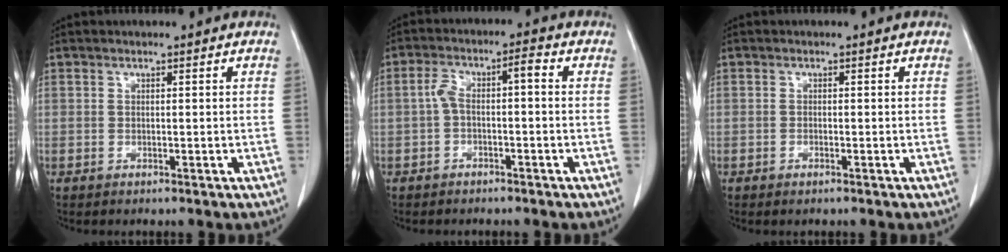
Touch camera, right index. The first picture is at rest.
{"total": 4.9, "force": [-0.5, 1.5, 4.6], "torque": [-0.094, 0.034, -0.009]}
{"total": 0.8, "force": [-0.5, 0.2, 0.5], "torque": [-0.011, -0.002, -0.006]}